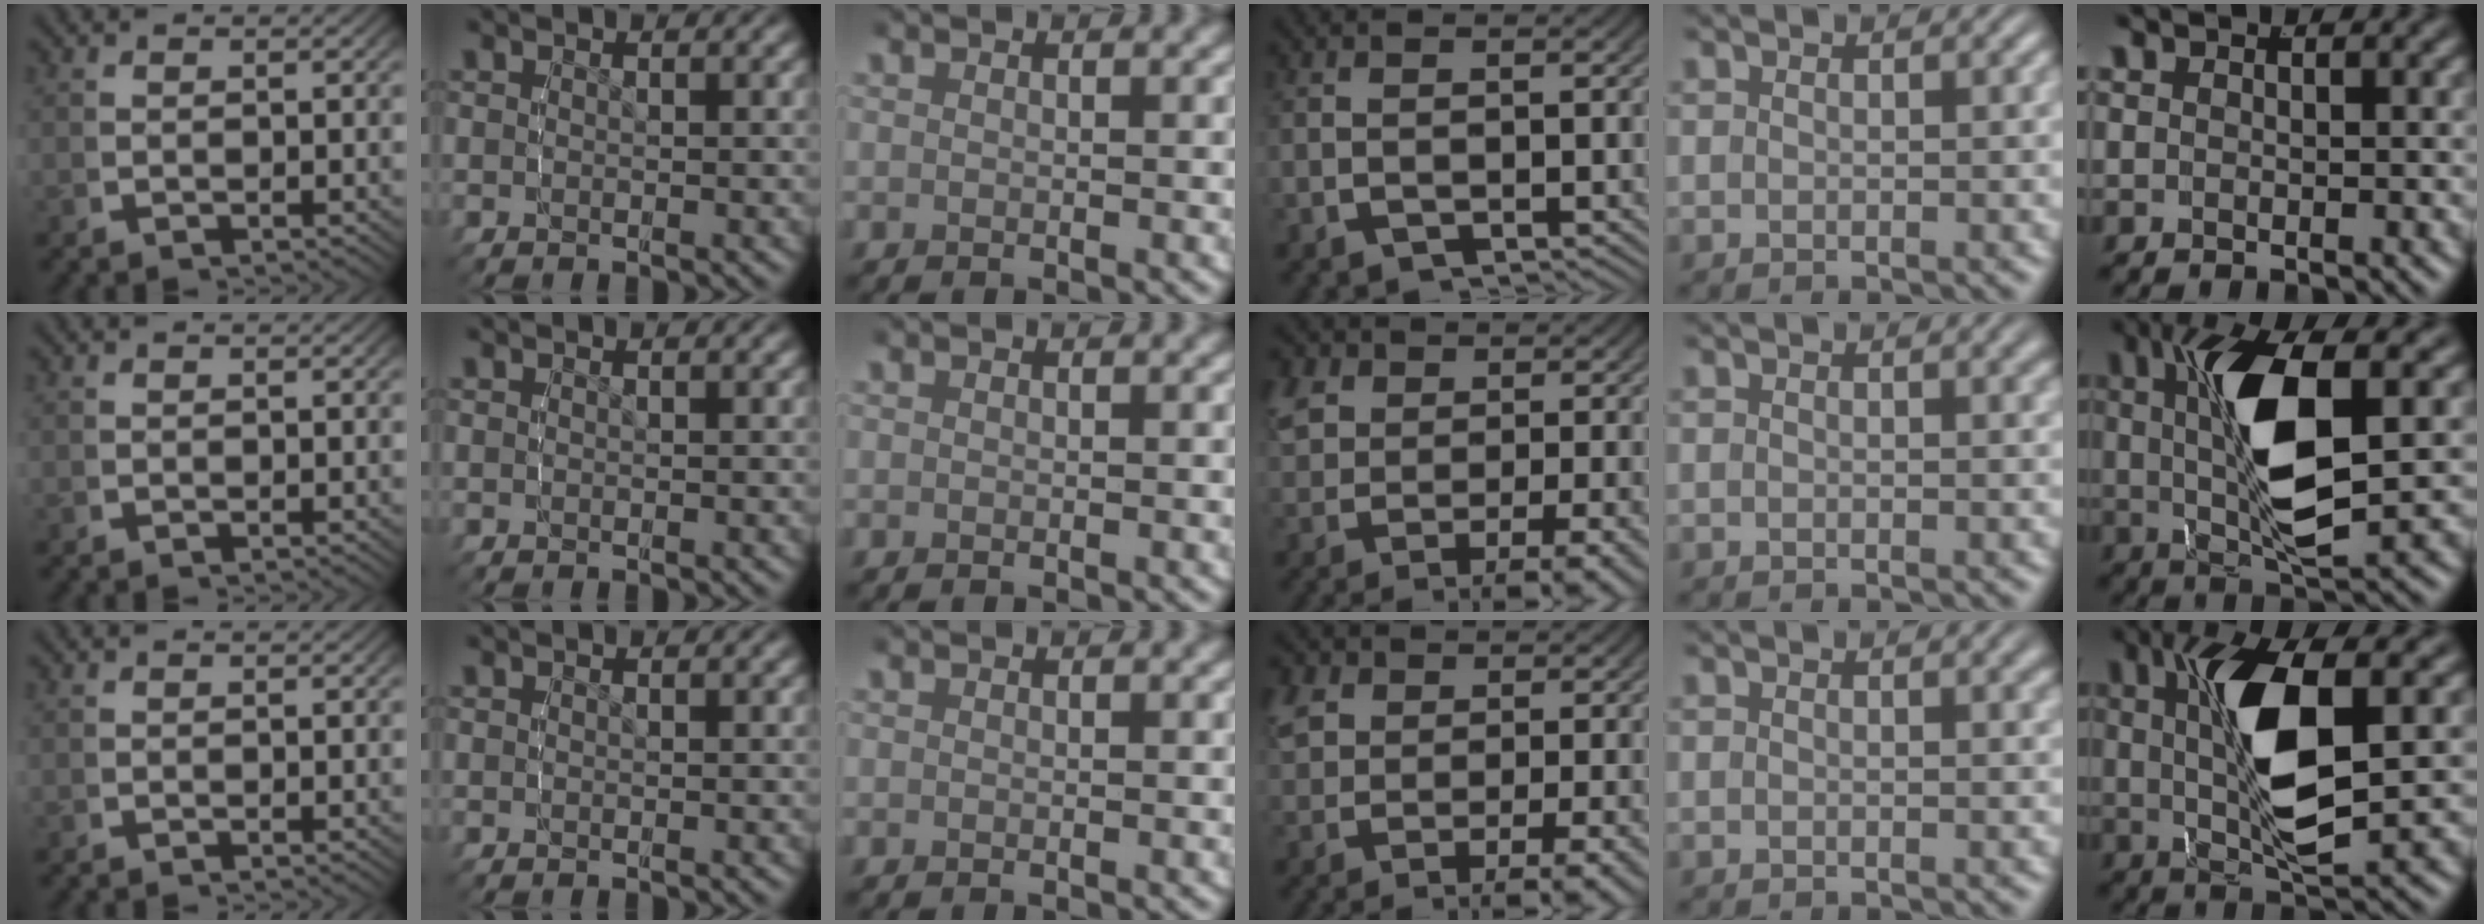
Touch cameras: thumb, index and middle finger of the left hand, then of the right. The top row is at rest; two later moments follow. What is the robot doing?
{"motion": "lift_and_place", "object": "glasses"}